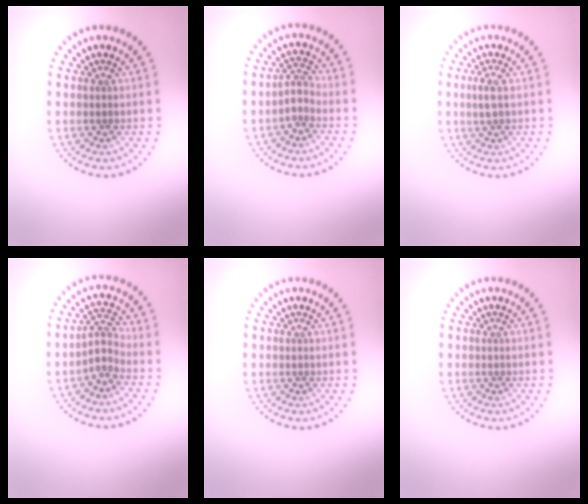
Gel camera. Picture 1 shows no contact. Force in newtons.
{"total": 1.8, "press": 1.4, "slide": 1.2}
{"total": 1.5, "press": 1.4, "slide": 0.3}
{"total": 2.1, "press": 1.6, "slide": 1.4}
{"total": 0.0}
{"total": 0.0}